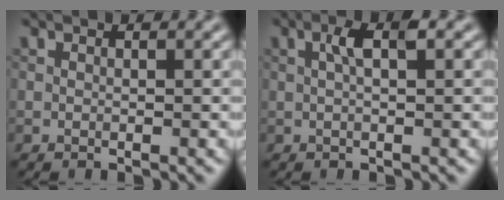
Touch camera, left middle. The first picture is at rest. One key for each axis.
{"total": 2.3, "fx": 0.5, "fy": 0.5, "fz": 2.1, "tx": -0.041, "ty": 0.010, "tz": 0.007}